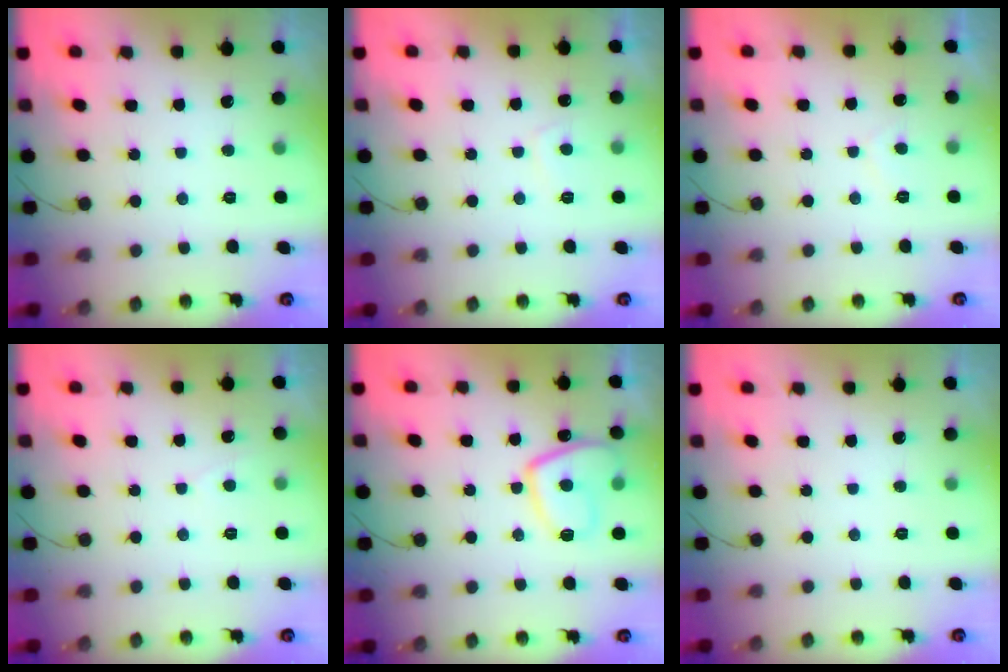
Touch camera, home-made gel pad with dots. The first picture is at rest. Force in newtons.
{"total": 2.3, "press": 2.2, "slide": 0.6}
{"total": 0.9, "press": 0.6, "slide": 0.7}
{"total": 2.3, "press": 2.3, "slide": 0.4}
{"total": 11.0, "press": 10.9, "slide": 1.2}
{"total": 0.0}